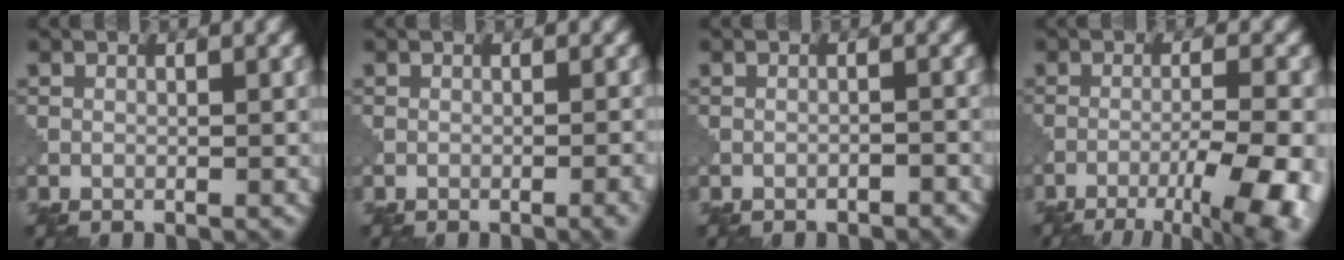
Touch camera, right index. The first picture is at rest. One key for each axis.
{"total": 1.8, "fx": -0.8, "fy": 0.4, "fz": 1.6, "tx": -0.016, "ty": 0.003, "tz": -0.014}
{"total": 0.9, "fx": -0.8, "fy": 0.2, "fz": 0.3, "tx": -0.003, "ty": 0.001, "tz": -0.014}
{"total": 10.4, "fx": -6.2, "fy": 2.9, "fz": 7.8, "tx": -0.108, "ty": -0.014, "tz": -0.075}